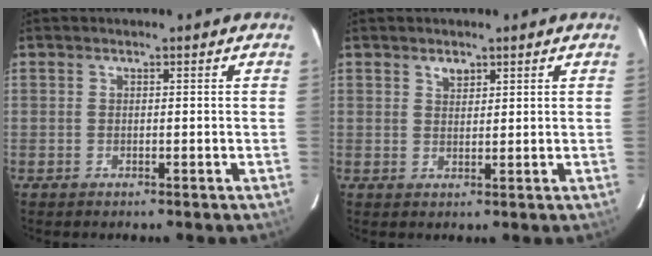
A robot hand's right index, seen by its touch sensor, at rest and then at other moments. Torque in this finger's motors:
{"motor_torque": [0.21, 0.16, 0.12, 0.02]}